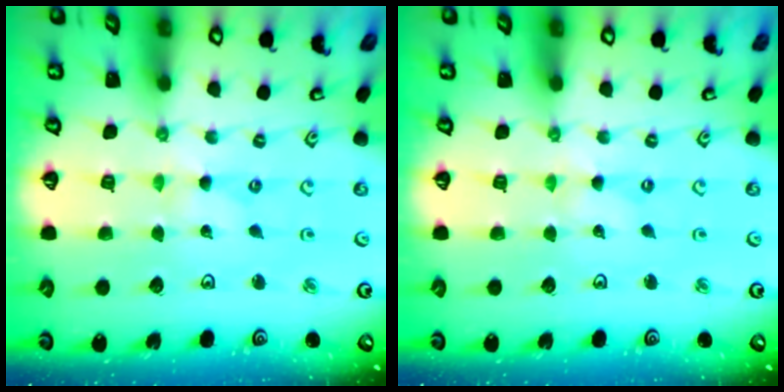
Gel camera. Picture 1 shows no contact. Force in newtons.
{"total": 0.0}